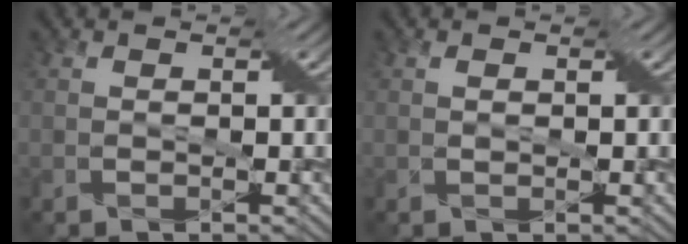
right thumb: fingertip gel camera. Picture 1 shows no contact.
{"total": 0.8, "force": [0.3, 0.4, 0.6], "torque": [-0.012, 0.002, 0.006]}